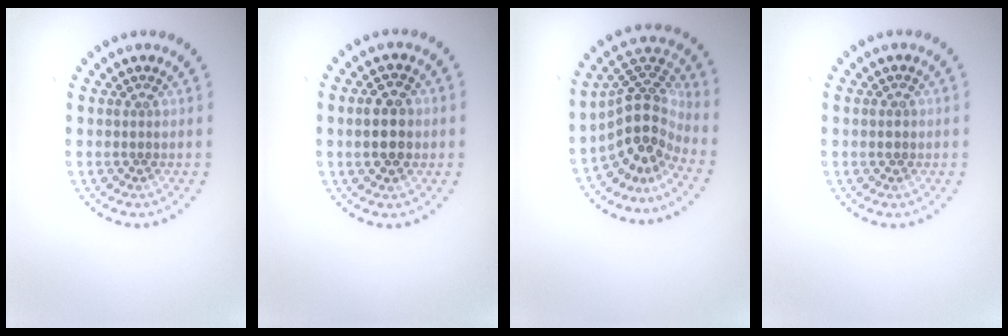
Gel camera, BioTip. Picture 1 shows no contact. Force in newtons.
{"total": 4.0, "press": 4.0, "slide": 0.4}
{"total": 5.2, "press": 3.7, "slide": 3.6}
{"total": 1.0, "press": 1.0, "slide": 0.2}